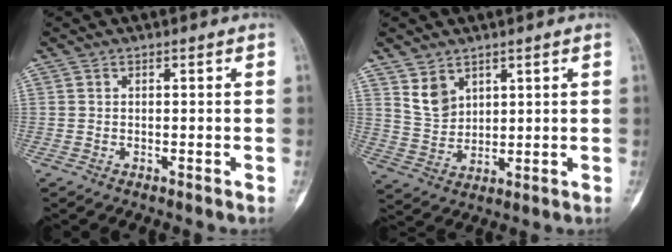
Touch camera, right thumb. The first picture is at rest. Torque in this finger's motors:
{"motor_torque": [-0.26, 0.33, -0.05, 0.08, 0.00]}